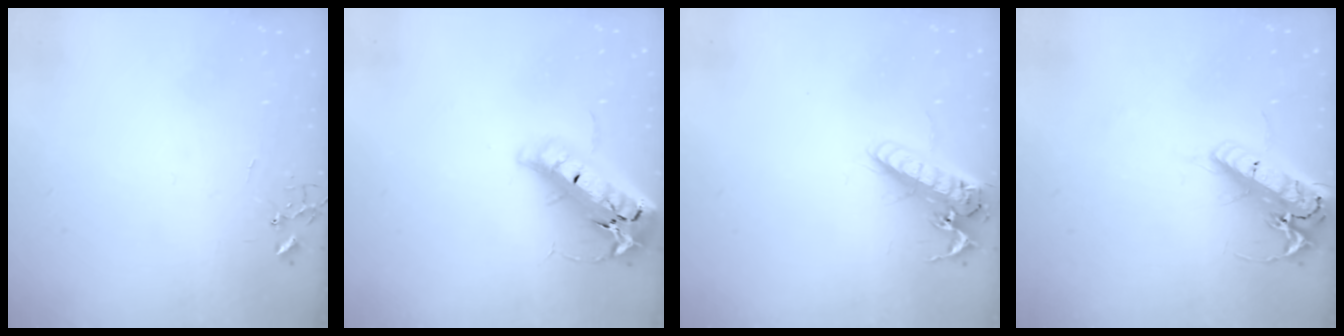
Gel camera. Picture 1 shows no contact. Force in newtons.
{"total": 25.0, "press": 24.5, "slide": 4.9}
{"total": 17.4, "press": 17.1, "slide": 3.3}
{"total": 20.0, "press": 19.6, "slide": 4.1}